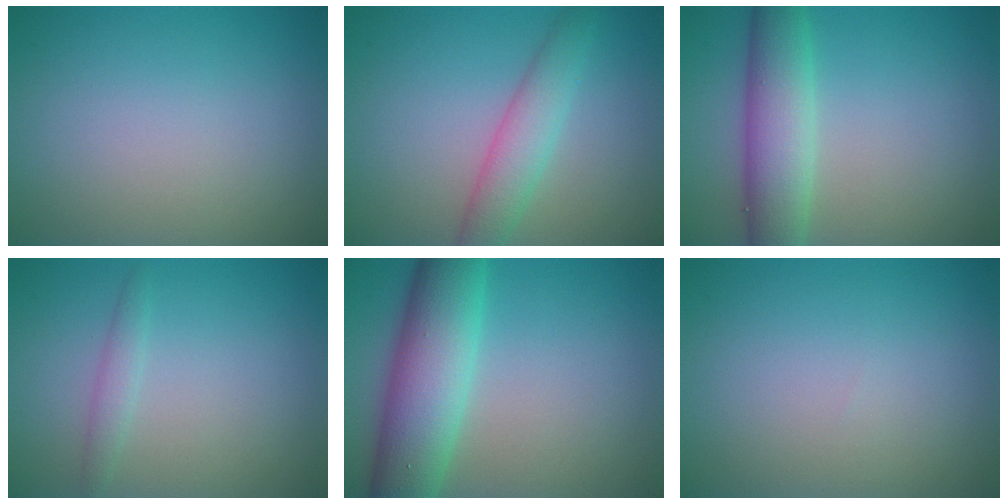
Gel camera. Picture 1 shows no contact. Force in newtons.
{"total": 3.6, "press": 3.6, "slide": 0.1}
{"total": 5.7, "press": 5.7, "slide": 0.2}
{"total": 1.2, "press": 1.2, "slide": 0.1}
{"total": 8.8, "press": 8.8, "slide": 0.2}
{"total": 0.0}